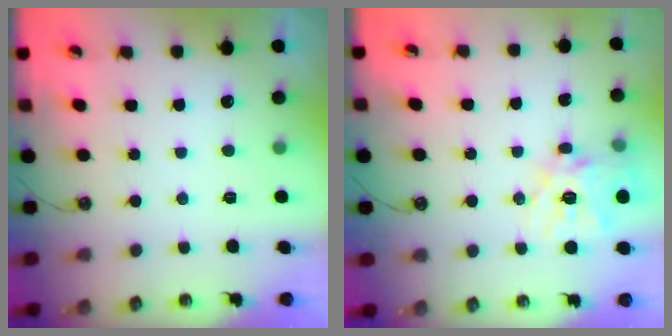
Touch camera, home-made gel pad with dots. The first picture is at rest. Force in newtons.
{"total": 15.1, "press": 15.0, "slide": 1.5}